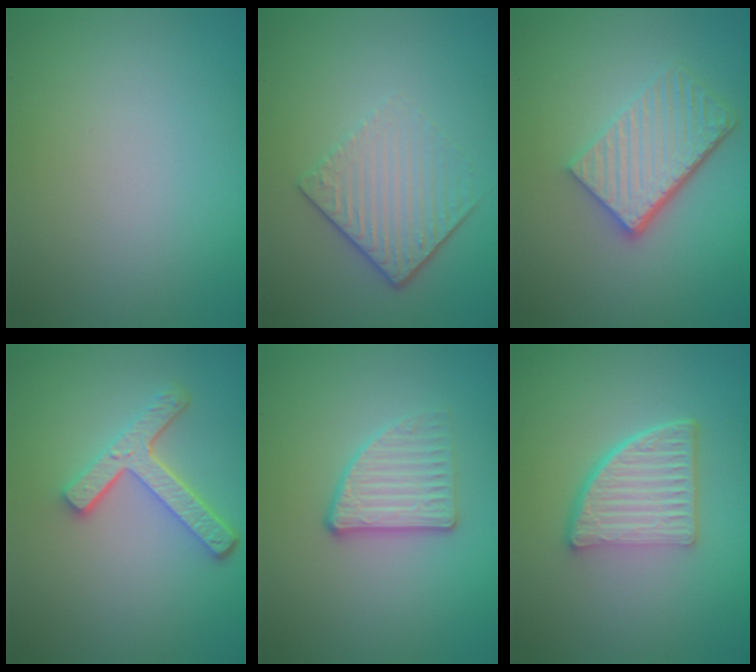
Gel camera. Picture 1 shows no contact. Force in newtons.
{"total": 4.5, "press": 2.9, "slide": 3.3}
{"total": 5.3, "press": 3.8, "slide": 3.7}
{"total": 4.2, "press": 3.3, "slide": 2.6}
{"total": 2.7, "press": 2.6, "slide": 0.8}
{"total": 5.3, "press": 3.9, "slide": 3.7}